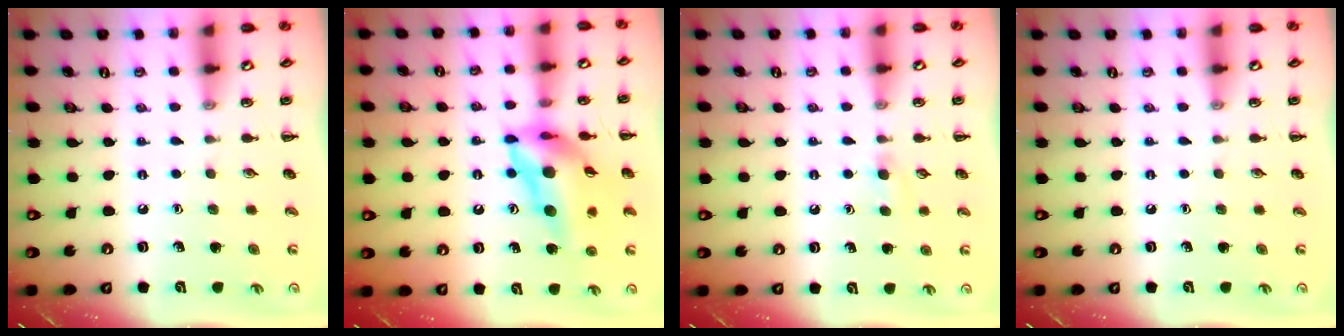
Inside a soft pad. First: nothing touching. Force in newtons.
{"total": 15.6, "press": 14.8, "slide": 5.0}
{"total": 3.6, "press": 3.3, "slide": 1.5}
{"total": 0.0}